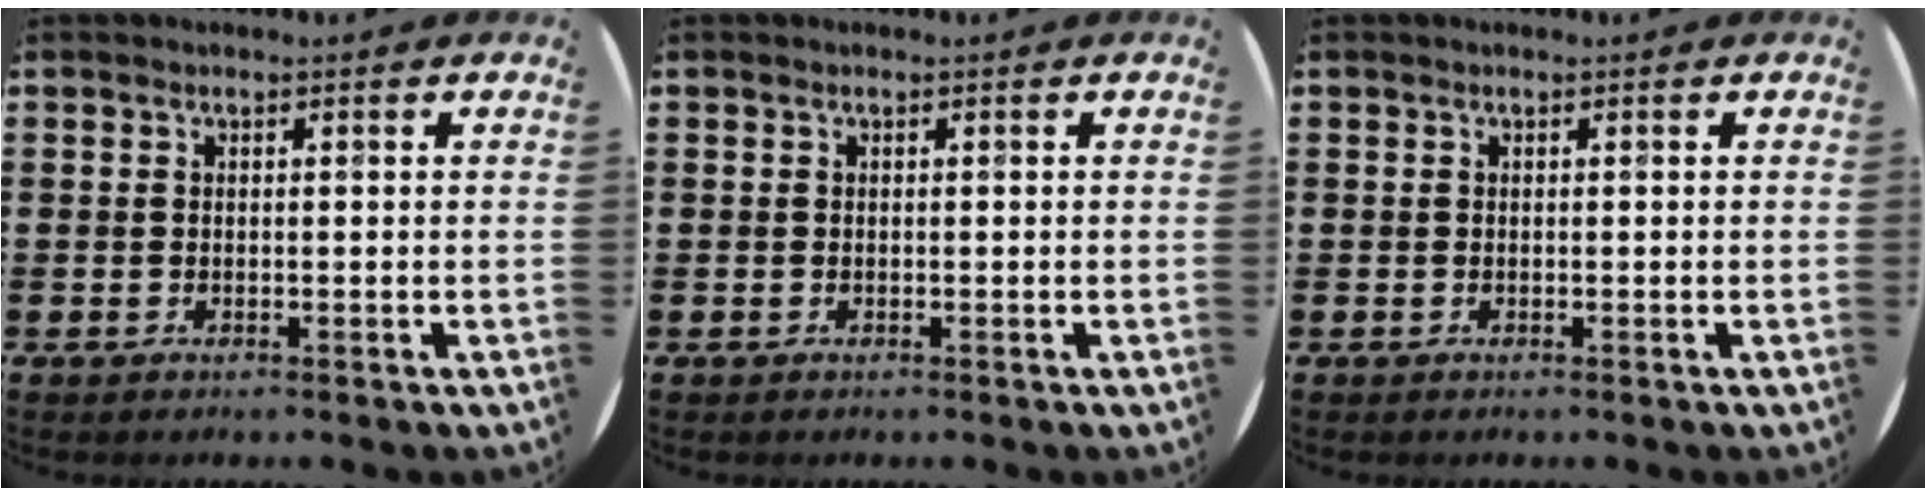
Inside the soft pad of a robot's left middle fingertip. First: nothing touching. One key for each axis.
{"total": 0.0}
{"total": 0.0}